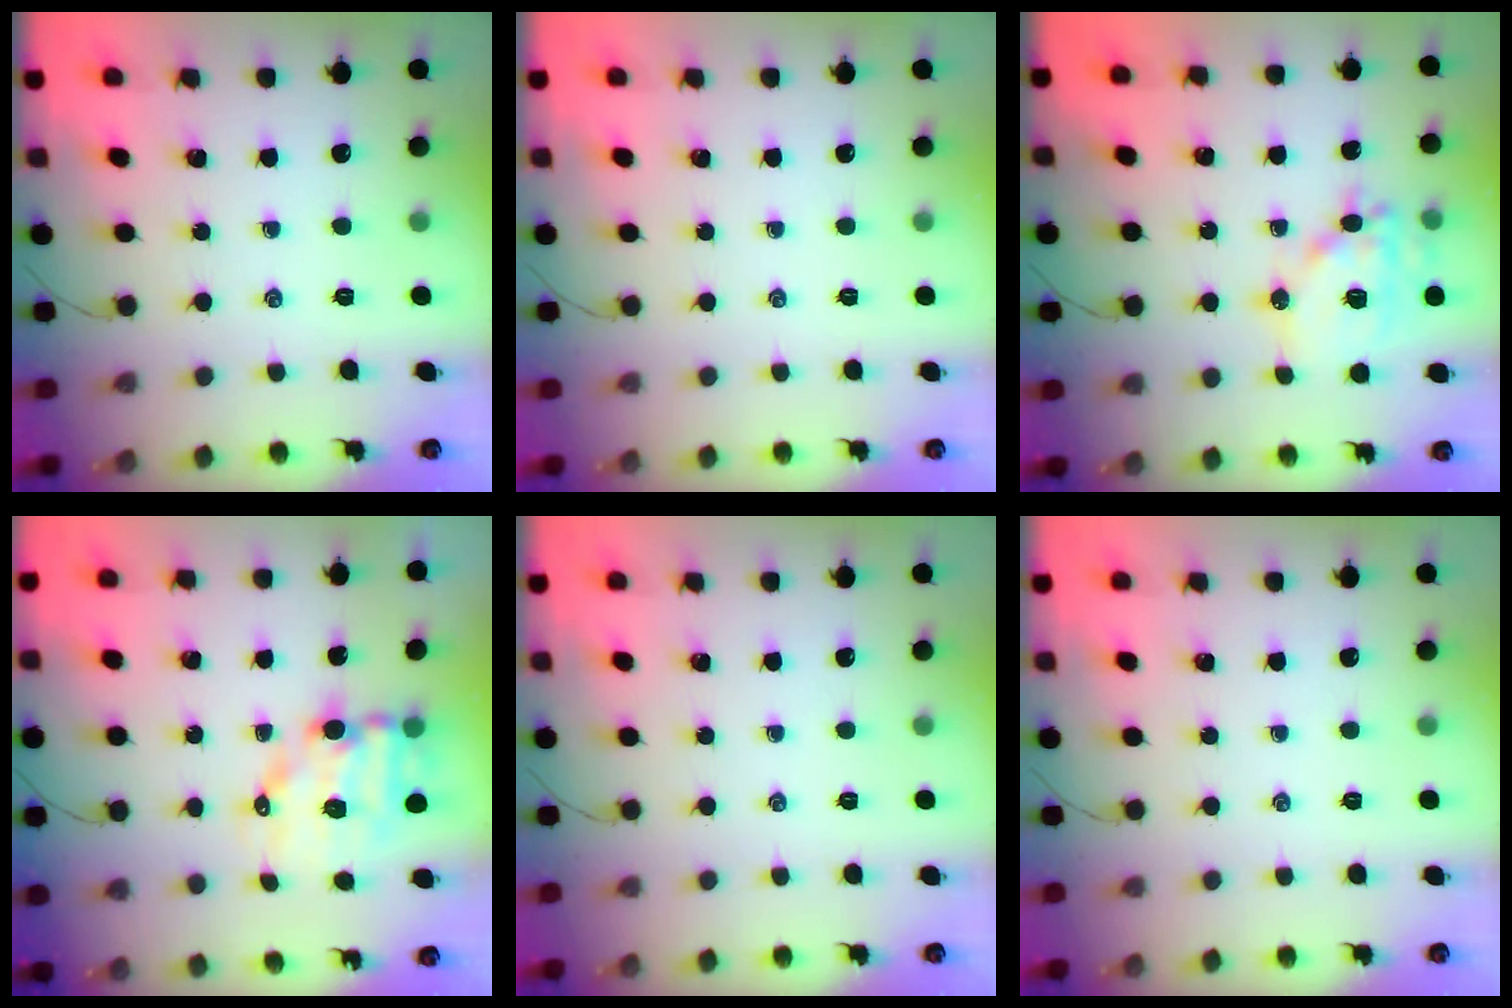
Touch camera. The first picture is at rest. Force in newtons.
{"total": 0.0}
{"total": 15.4, "press": 15.2, "slide": 2.5}
{"total": 9.7, "press": 9.4, "slide": 2.4}
{"total": 0.0}
{"total": 0.0}